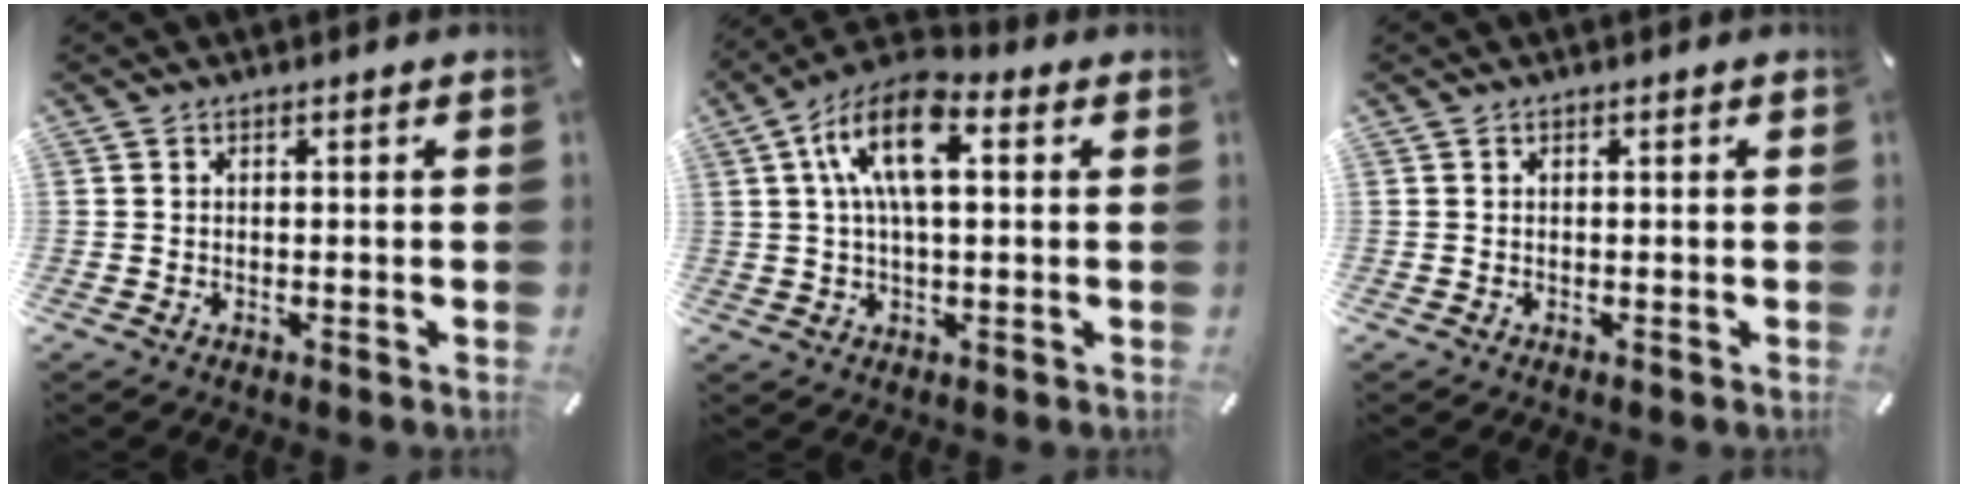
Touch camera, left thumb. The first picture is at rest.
{"total": 13.0, "force": [3.9, 6.2, 10.8], "torque": [-0.216, 0.006, 0.067]}
{"total": 0.0}